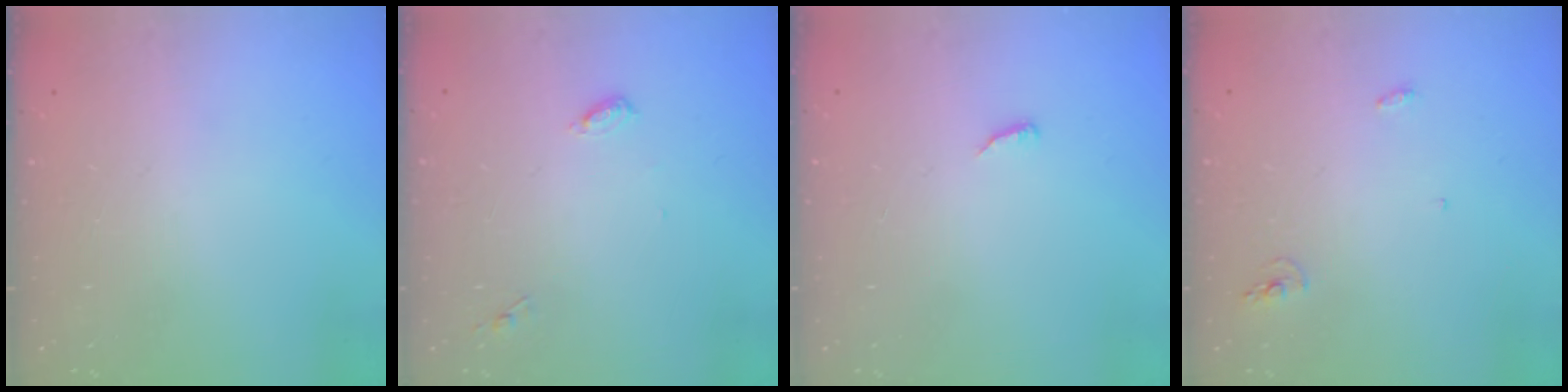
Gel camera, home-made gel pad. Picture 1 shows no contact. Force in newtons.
{"total": 4.6, "press": 4.6, "slide": 0.4}
{"total": 4.3, "press": 4.2, "slide": 0.6}
{"total": 7.6, "press": 4.3, "slide": 6.2}